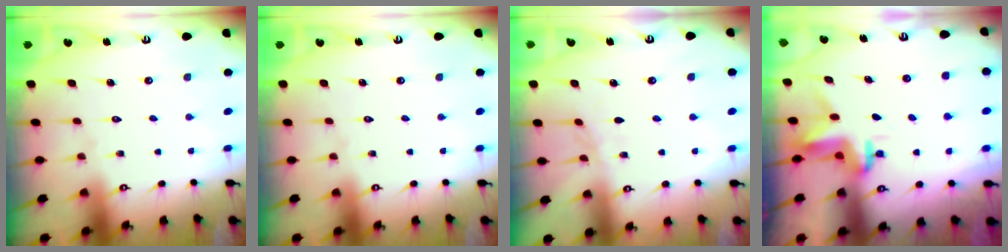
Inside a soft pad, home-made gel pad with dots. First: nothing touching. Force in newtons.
{"total": 0.0}
{"total": 3.2, "press": 3.2, "slide": 0.4}
{"total": 3.6, "press": 3.6, "slide": 0.2}